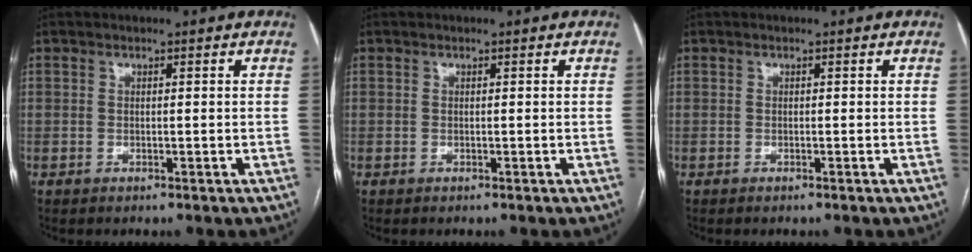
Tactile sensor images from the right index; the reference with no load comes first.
{"total": 0.0}
{"total": 0.0}